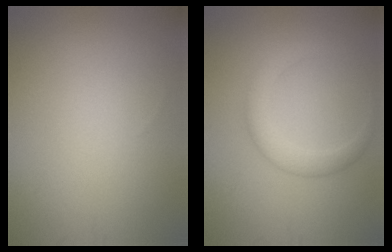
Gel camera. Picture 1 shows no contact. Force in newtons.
{"total": 2.8, "press": 2.8, "slide": 0.2}